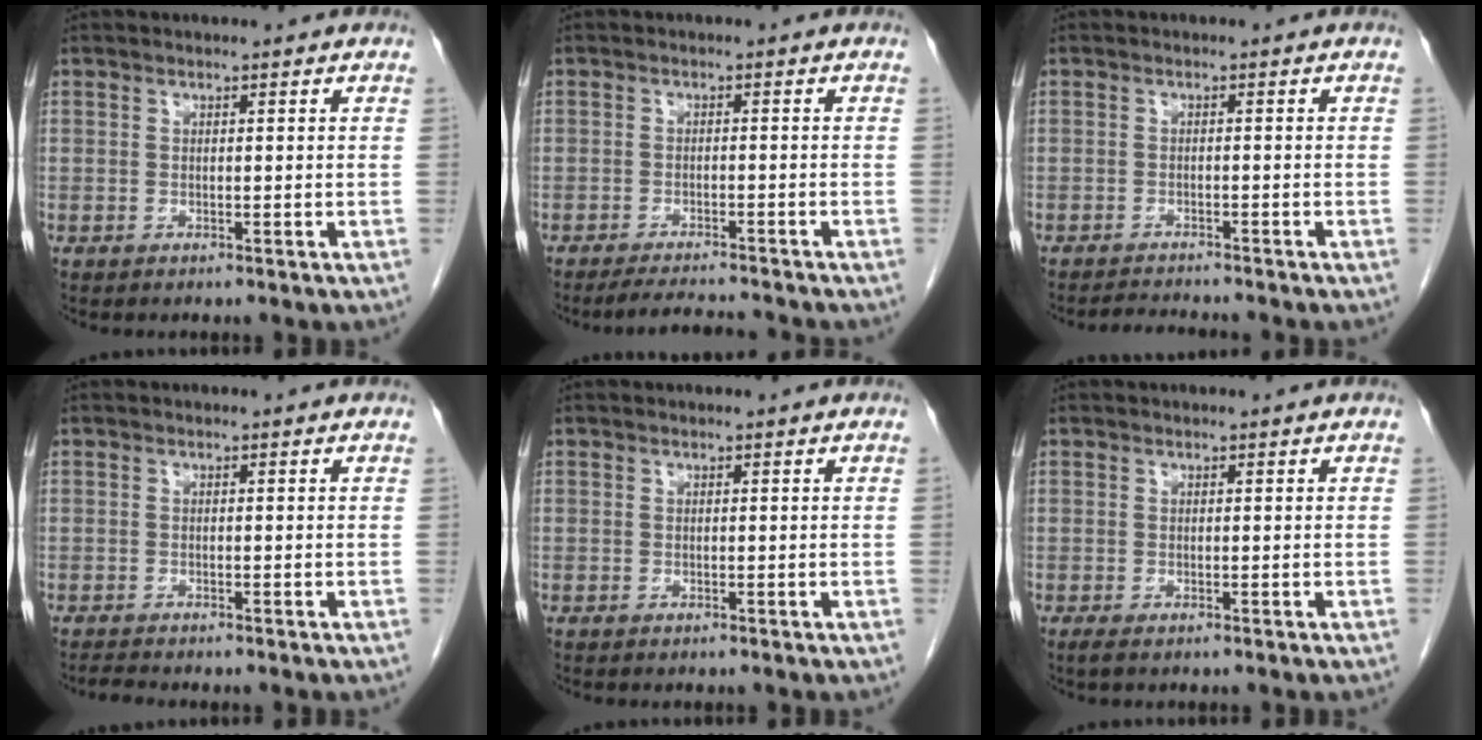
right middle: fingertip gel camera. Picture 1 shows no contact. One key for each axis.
{"total": 6.0, "fx": -5.8, "fy": -0.1, "fz": 1.7, "tx": -0.025, "ty": -0.010, "tz": -0.092}
{"total": 3.4, "fx": -3.4, "fy": -0.4, "fz": 0.7, "tx": -0.012, "ty": -0.016, "tz": -0.053}
{"total": 1.1, "fx": -1.1, "fy": -0.2, "fz": 0.2, "tx": -0.011, "ty": -0.006, "tz": -0.020}
{"total": 0.0}
{"total": 0.7, "fx": -0.5, "fy": 0.1, "fz": 0.5, "tx": -0.011, "ty": -0.003, "tz": -0.007}